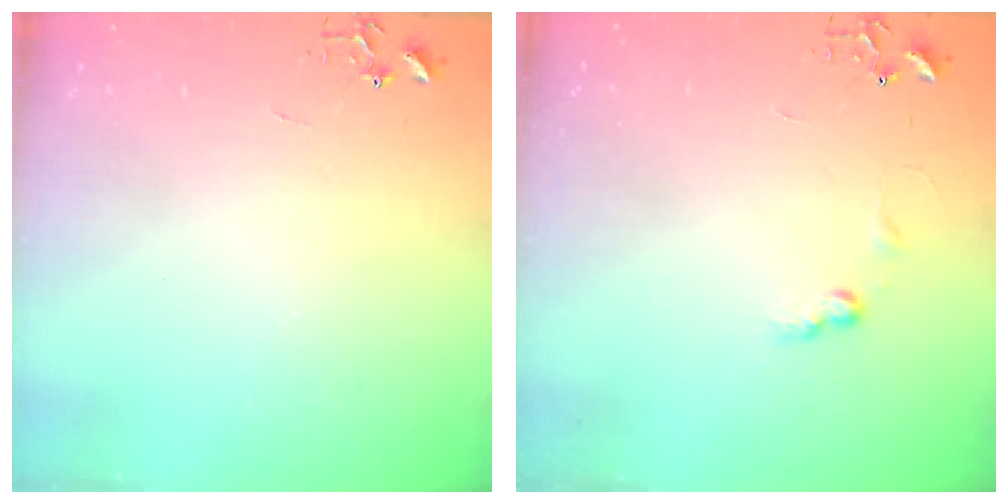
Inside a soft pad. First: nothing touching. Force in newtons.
{"total": 6.0, "press": 6.0, "slide": 0.8}